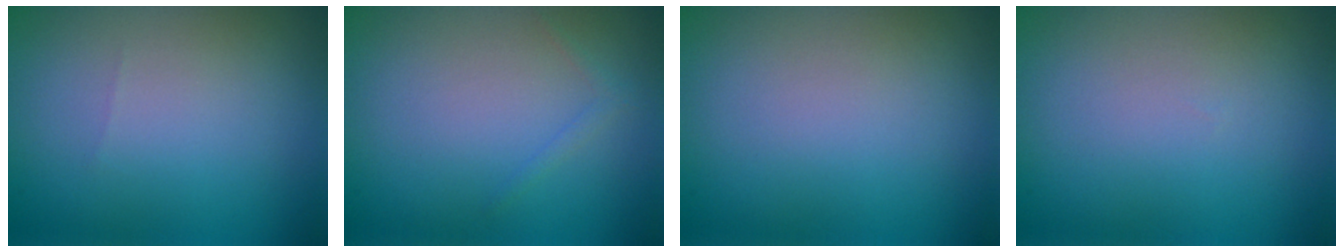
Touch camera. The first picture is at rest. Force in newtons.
{"total": 0.6, "press": 0.6, "slide": 0.1}
{"total": 0.0}
{"total": 0.0}